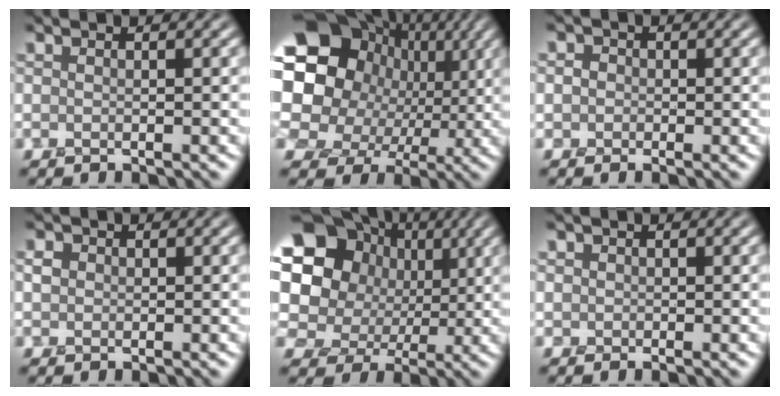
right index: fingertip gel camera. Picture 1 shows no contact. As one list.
[{"total": 18.2, "force": [3.3, 15.5, 9.1], "torque": [-0.184, 0.018, 0.032]}, {"total": 1.5, "force": [-0.2, 1.4, 0.3], "torque": [0.003, -0.002, -0.012]}, {"total": 1.1, "force": [0.0, 1.1, 0.4], "torque": [-0.005, 0.000, -0.003]}, {"total": 17.3, "force": [4.9, 14.6, 8.0], "torque": [-0.172, 0.026, 0.057]}, {"total": 1.1, "force": [0.0, 1.1, 0.2], "torque": [-0.001, -0.003, -0.007]}]